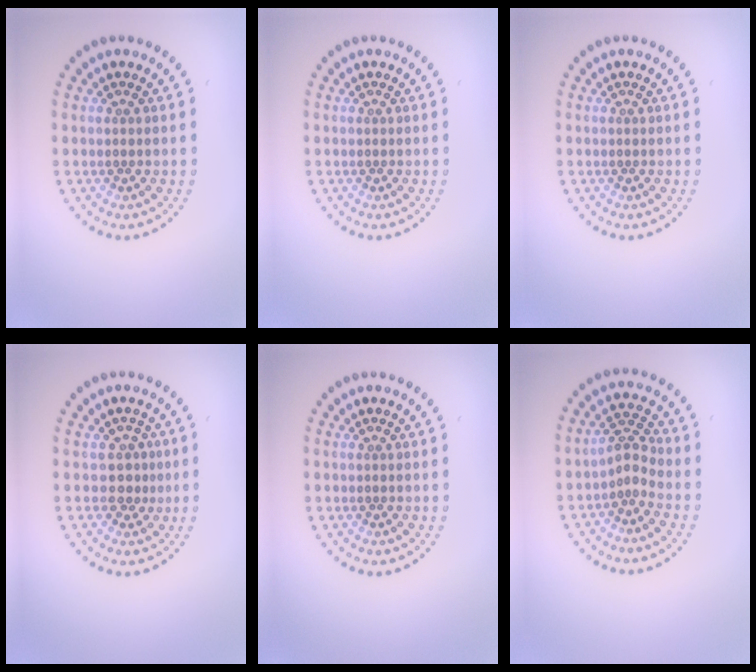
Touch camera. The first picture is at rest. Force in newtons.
{"total": 0.0}
{"total": 0.0}
{"total": 2.1, "press": 1.5, "slide": 1.4}
{"total": 0.0}
{"total": 2.2, "press": 1.5, "slide": 1.6}